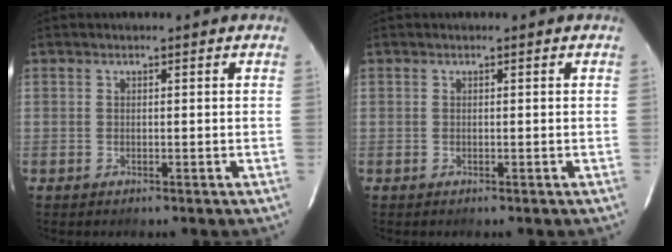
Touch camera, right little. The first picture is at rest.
{"total": 0.0}